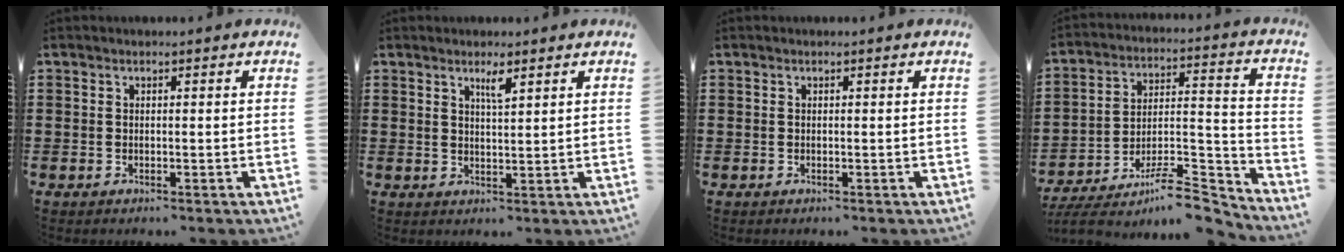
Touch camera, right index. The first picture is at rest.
{"total": 2.6, "force": [1.7, 0.3, 1.9], "torque": [-0.033, -0.003, 0.027]}
{"total": 0.0}
{"total": 9.7, "force": [-8.0, 2.5, 4.8], "torque": [-0.067, 0.023, -0.149]}